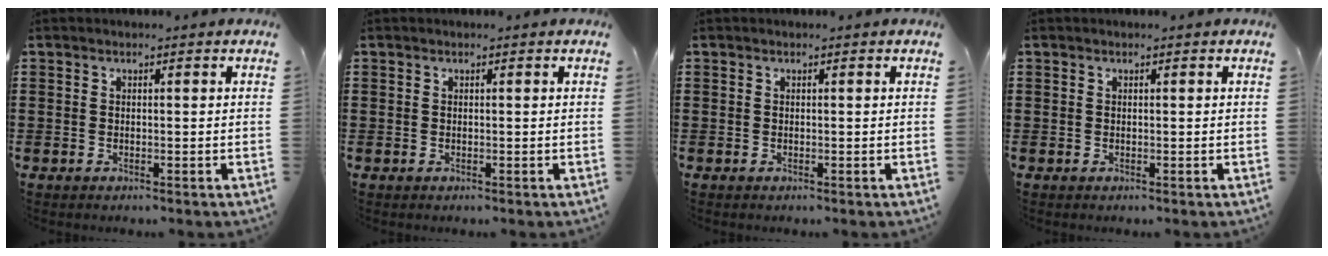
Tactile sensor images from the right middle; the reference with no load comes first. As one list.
[{"total": 0.0}, {"total": 0.0}, {"total": 0.0}]